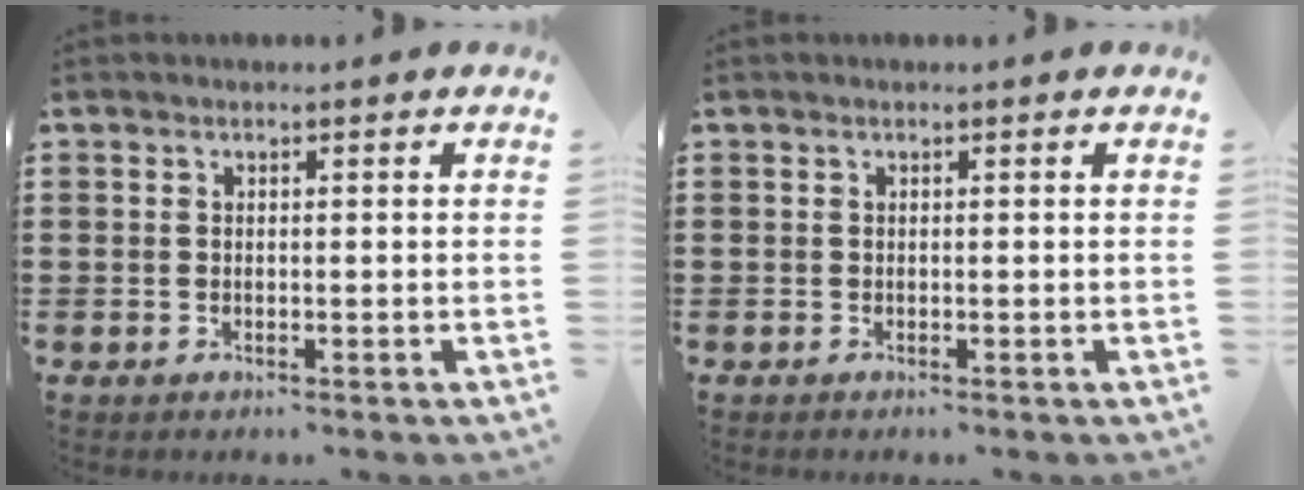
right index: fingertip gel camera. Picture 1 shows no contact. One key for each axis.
{"total": 0.0}